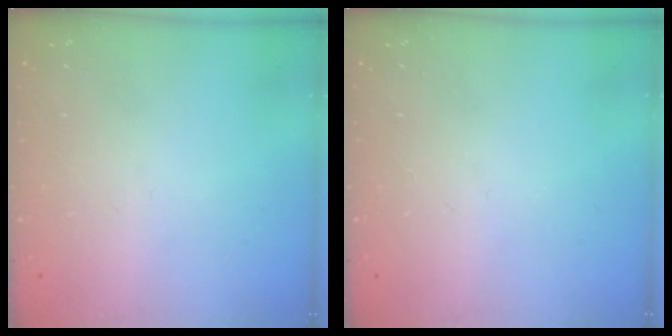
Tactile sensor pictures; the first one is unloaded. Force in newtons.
{"total": 0.0}